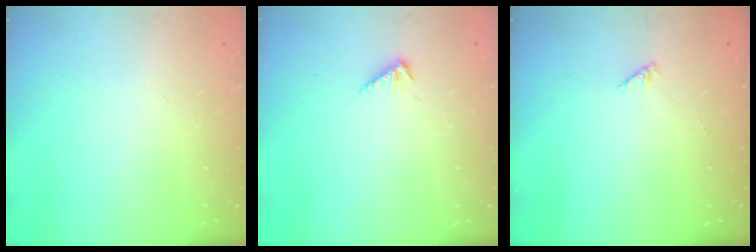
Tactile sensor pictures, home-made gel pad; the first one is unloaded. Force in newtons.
{"total": 3.2, "press": 3.2, "slide": 0.6}
{"total": 0.0}